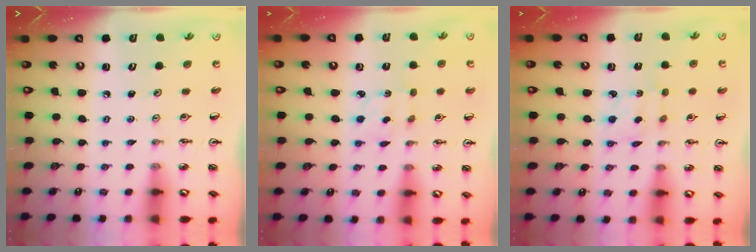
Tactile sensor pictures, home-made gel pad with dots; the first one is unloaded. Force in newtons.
{"total": 2.2, "press": 2.1, "slide": 0.6}
{"total": 2.2, "press": 2.1, "slide": 0.6}